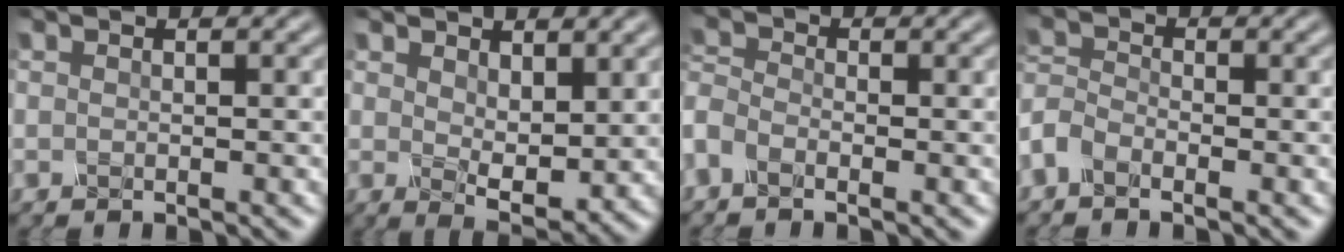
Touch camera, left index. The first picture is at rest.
{"total": 3.0, "force": [1.5, 1.0, 2.4], "torque": [-0.056, -0.008, 0.049]}
{"total": 2.0, "force": [-1.8, 0.6, 0.6], "torque": [-0.043, -0.003, -0.029]}
{"total": 2.2, "force": [-2.0, 0.8, 0.6], "torque": [-0.033, 0.004, -0.037]}